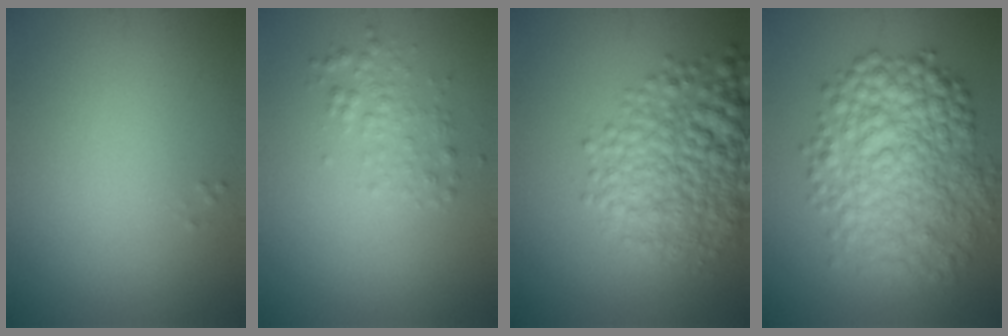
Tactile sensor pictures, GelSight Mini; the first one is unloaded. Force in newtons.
{"total": 2.0, "press": 2.0, "slide": 0.1}
{"total": 7.5, "press": 7.5, "slide": 0.2}
{"total": 8.5, "press": 8.5, "slide": 0.1}